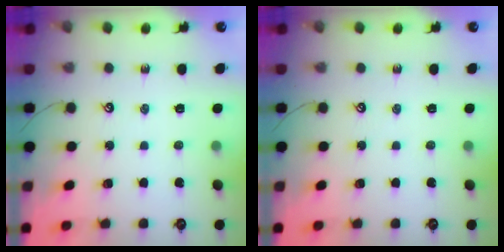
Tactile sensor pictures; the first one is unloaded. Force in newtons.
{"total": 0.0}